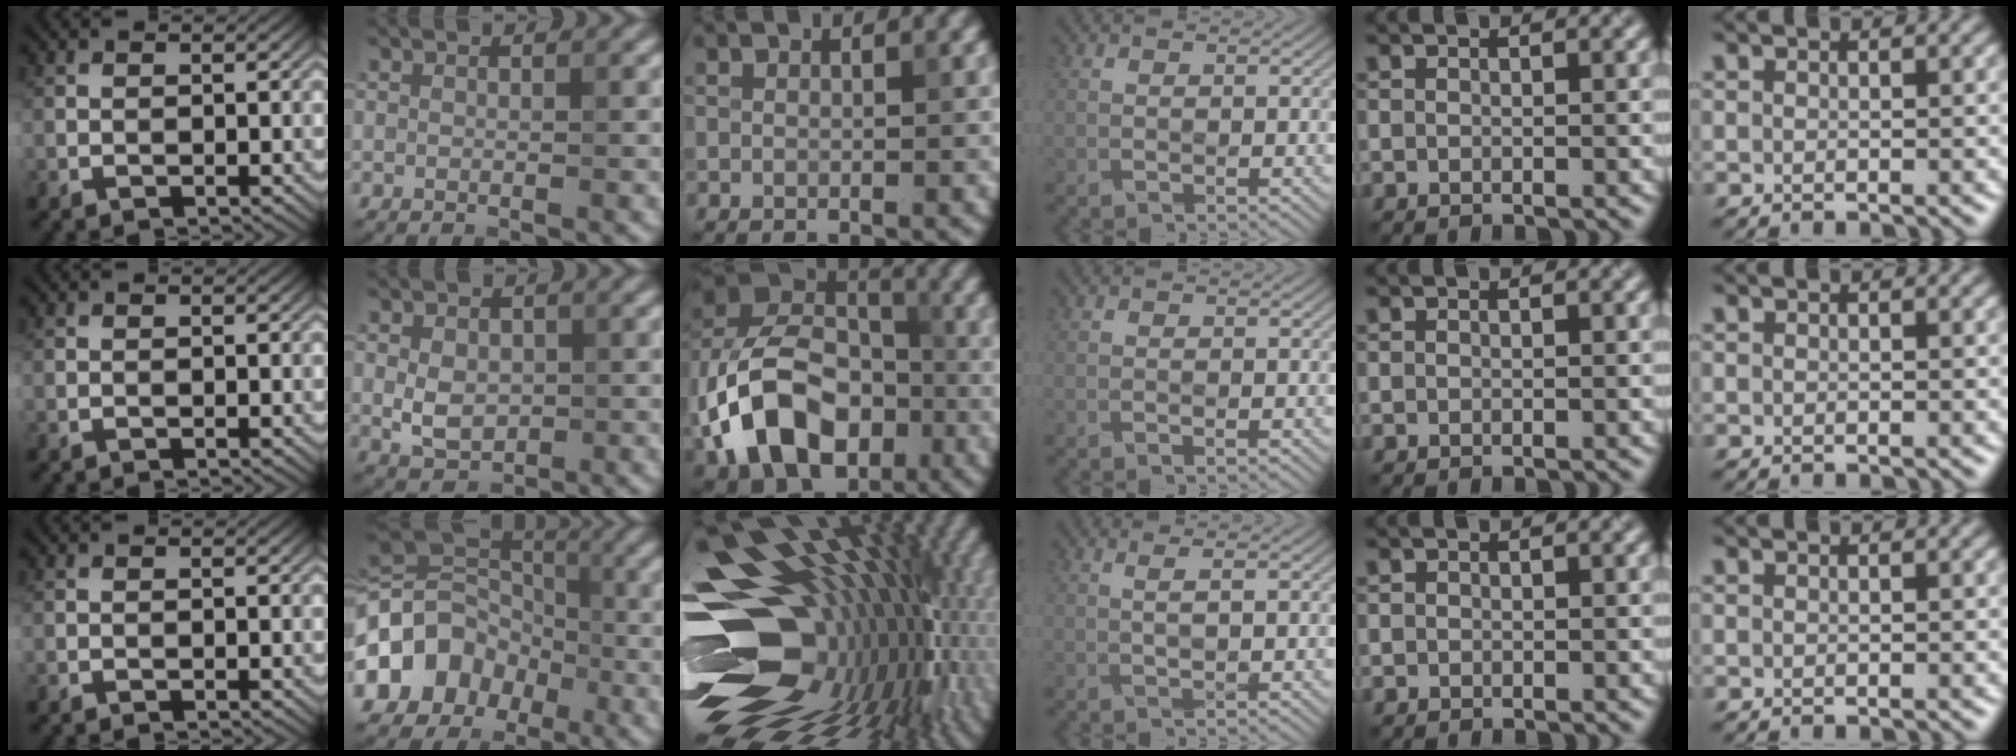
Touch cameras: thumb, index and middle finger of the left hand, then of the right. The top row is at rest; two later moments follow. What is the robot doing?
{"motion": "fold", "object": "origami paper"}